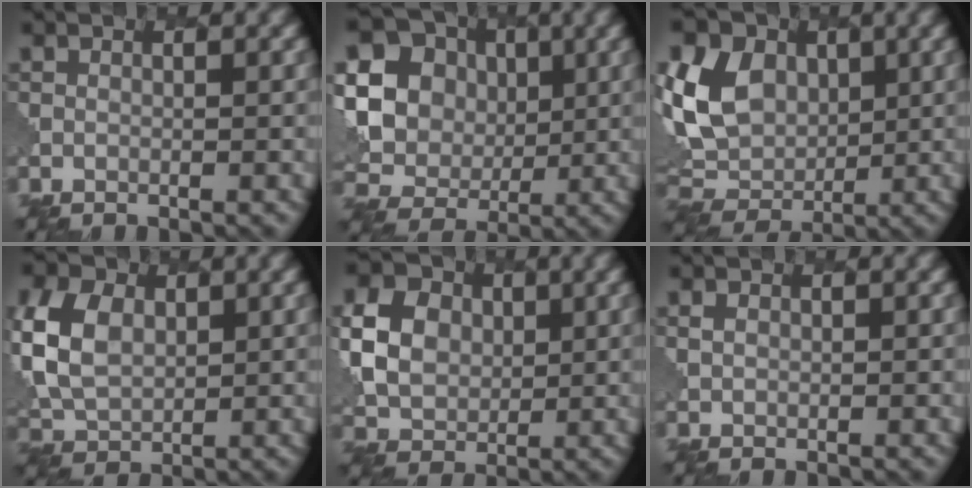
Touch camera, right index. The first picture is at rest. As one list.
[{"total": 14.2, "force": [3.3, 12.5, 5.9], "torque": [-0.168, 0.027, 0.045]}, {"total": 9.7, "force": [2.8, 7.2, 5.9], "torque": [-0.140, 0.016, 0.042]}, {"total": 6.8, "force": [1.5, 5.0, 4.4], "torque": [-0.117, 0.011, 0.017]}, {"total": 6.4, "force": [1.3, 5.2, 3.4], "torque": [-0.085, 0.012, 0.016]}, {"total": 0.7, "force": [0.5, 0.6, 0.1], "torque": [0.001, 0.003, 0.006]}]